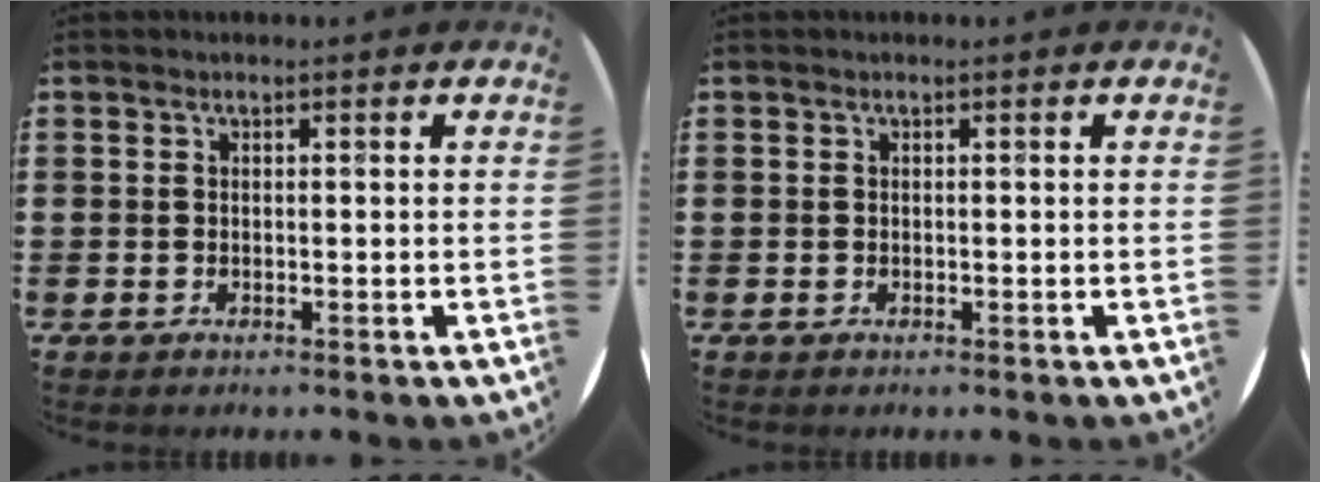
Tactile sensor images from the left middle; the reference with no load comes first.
{"total": 0.0}